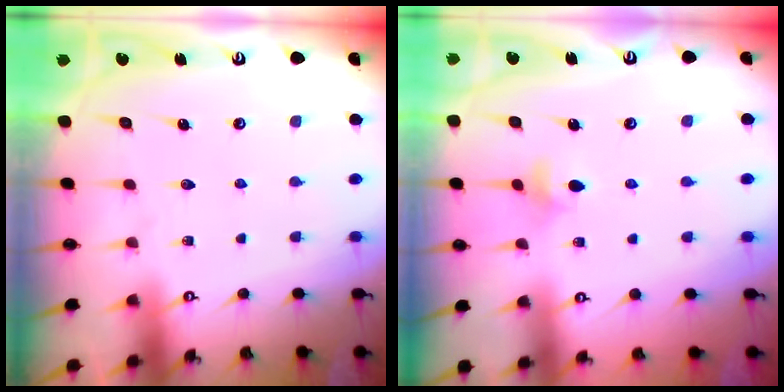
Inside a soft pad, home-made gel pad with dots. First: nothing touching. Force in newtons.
{"total": 4.2, "press": 4.1, "slide": 0.9}